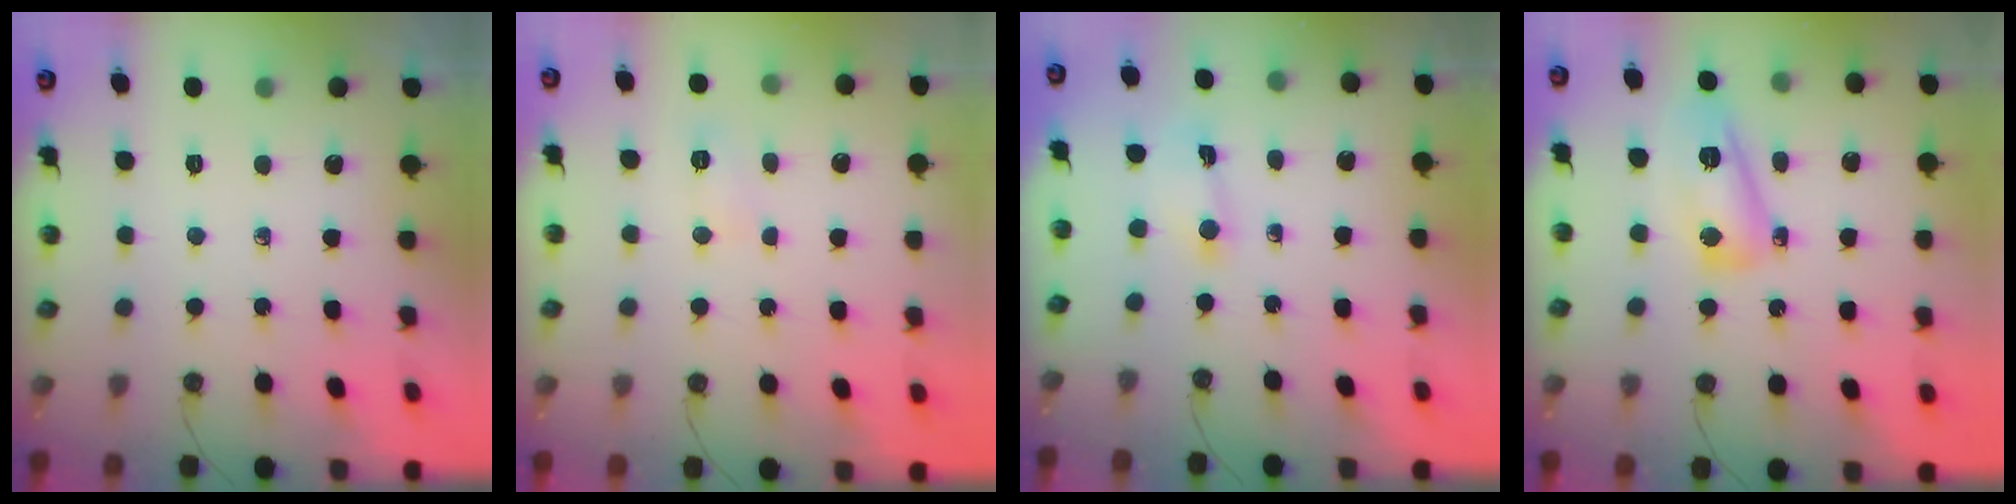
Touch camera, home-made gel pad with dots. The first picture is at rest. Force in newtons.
{"total": 6.3, "press": 6.3, "slide": 0.7}
{"total": 1.5, "press": 1.5, "slide": 0.2}
{"total": 12.2, "press": 12.1, "slide": 1.1}